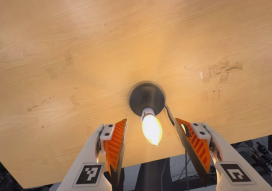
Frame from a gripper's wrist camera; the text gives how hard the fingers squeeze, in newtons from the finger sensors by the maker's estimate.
{"total": 0.0}